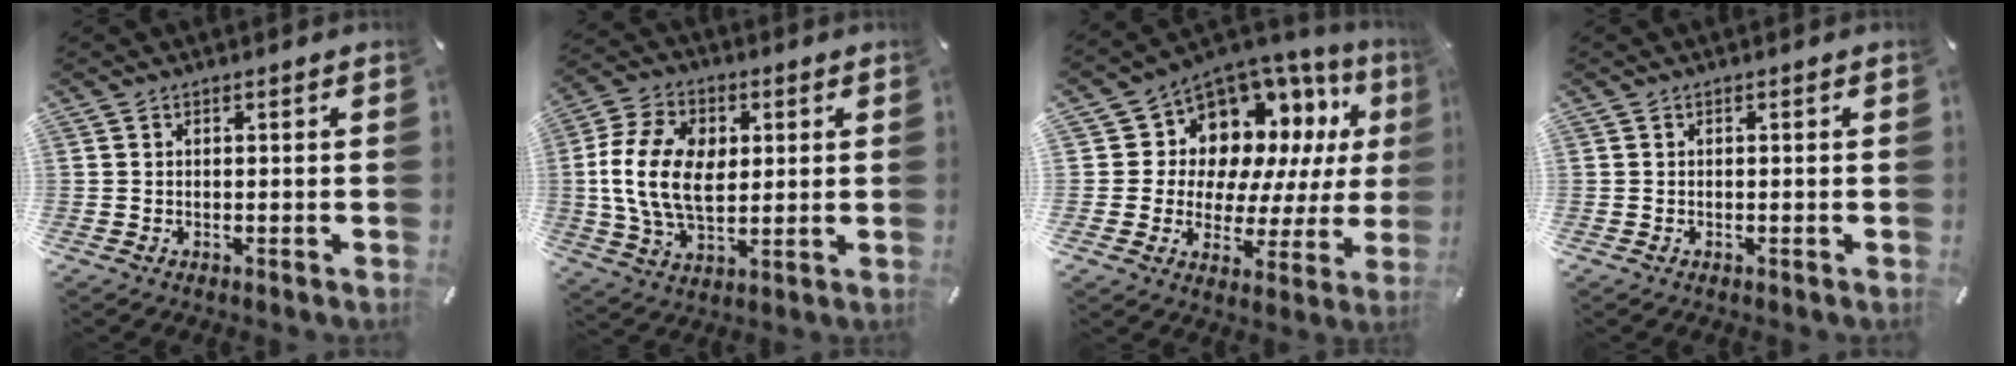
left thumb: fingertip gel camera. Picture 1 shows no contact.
{"total": 15.3, "force": [1.4, 10.6, 10.9], "torque": [-0.236, 0.015, 0.027]}
{"total": 11.0, "force": [6.0, 8.6, 3.2], "torque": [-0.064, -0.068, 0.111]}
{"total": 0.0}